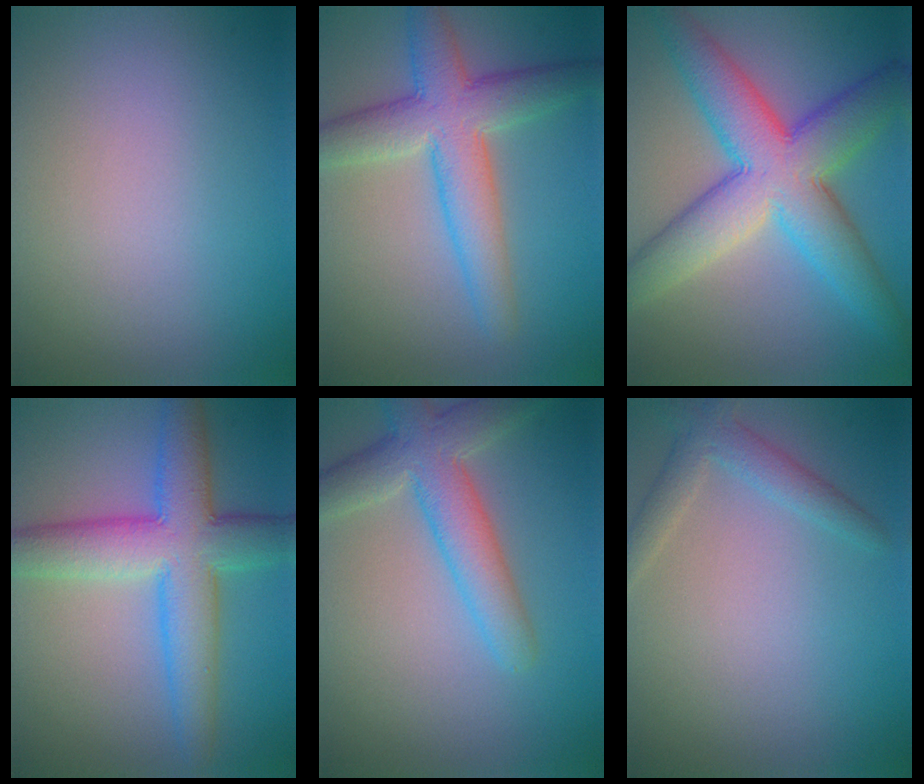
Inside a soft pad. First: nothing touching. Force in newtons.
{"total": 6.5, "press": 6.5, "slide": 0.1}
{"total": 10.0, "press": 10.0, "slide": 0.3}
{"total": 8.0, "press": 8.0, "slide": 0.2}
{"total": 5.4, "press": 5.4, "slide": 0.1}
{"total": 2.4, "press": 2.4, "slide": 0.1}